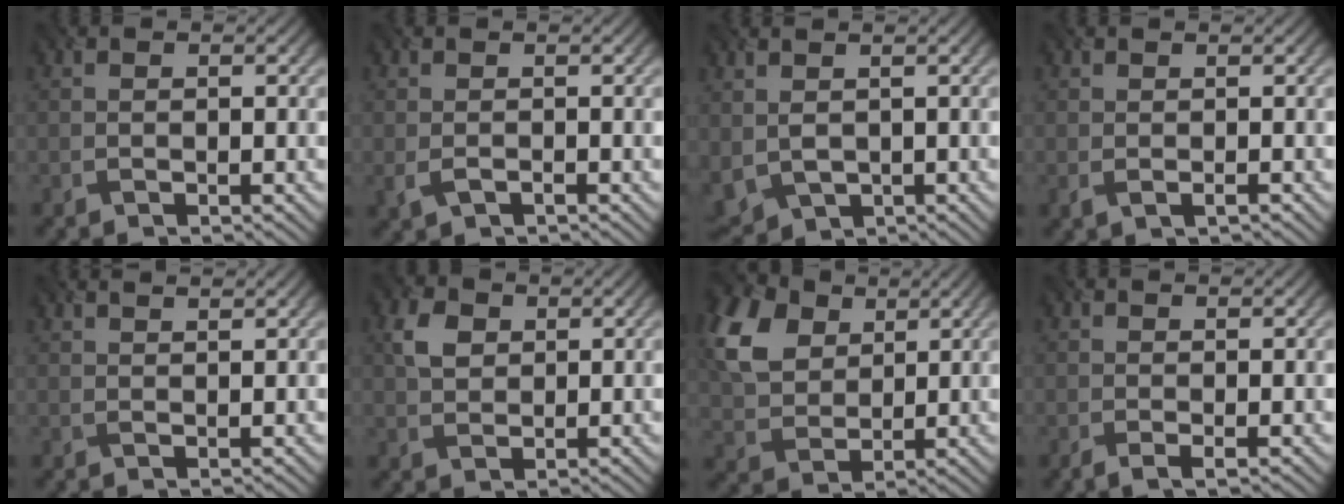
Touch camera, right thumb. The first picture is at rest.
{"total": 1.7, "force": [-0.4, 0.9, 1.4], "torque": [-0.037, -0.003, -0.008]}
{"total": 4.6, "force": [0.6, 3.1, 3.3], "torque": [-0.107, -0.014, 0.023]}
{"total": 1.2, "force": [0.2, 0.3, 1.1], "torque": [-0.026, 0.000, 0.002]}
{"total": 1.6, "force": [1.5, 0.2, 0.7], "torque": [-0.018, -0.001, 0.023]}
{"total": 3.7, "force": [1.4, 2.6, 2.2], "torque": [-0.052, 0.006, 0.026]}
{"total": 11.5, "force": [5.0, 7.7, 6.9], "torque": [-0.196, 0.020, 0.100]}
{"total": 1.4, "force": [-0.2, 0.2, 1.4], "torque": [-0.027, -0.003, -0.007]}